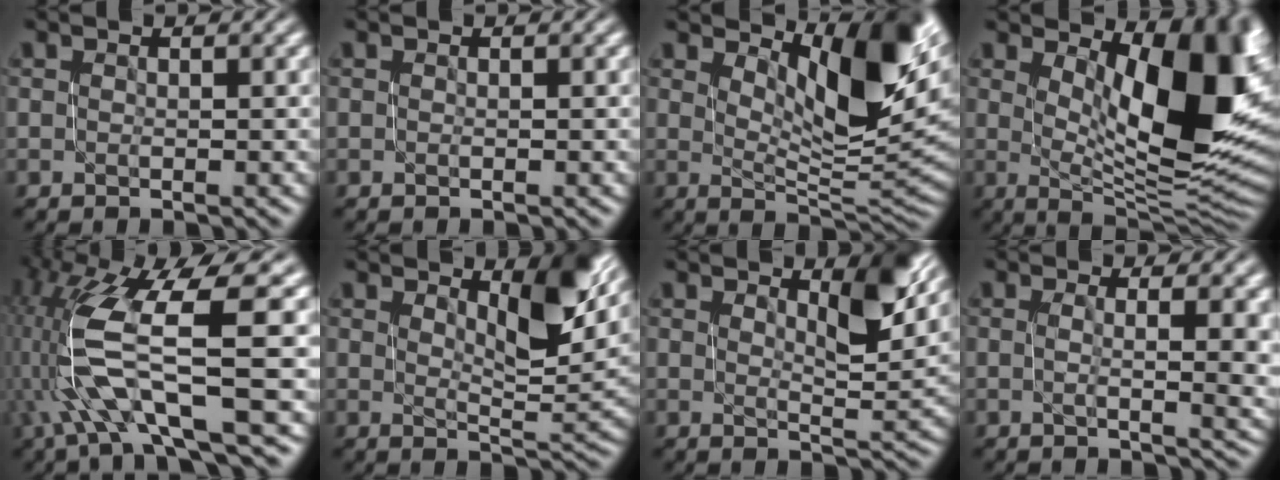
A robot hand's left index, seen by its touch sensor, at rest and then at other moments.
{"total": 0.0}
{"total": 10.0, "force": [4.5, 3.3, 8.3], "torque": [-0.122, -0.006, 0.086]}
{"total": 13.4, "force": [3.3, 5.8, 11.7], "torque": [-0.137, -0.009, 0.060]}
{"total": 11.0, "force": [-1.9, 2.7, 10.5], "torque": [-0.219, -0.005, -0.023]}
{"total": 6.0, "force": [2.9, 1.7, 4.9], "torque": [-0.066, -0.009, 0.052]}
{"total": 4.8, "force": [2.5, 1.2, 3.9], "torque": [-0.053, -0.009, 0.043]}
{"total": 5.9, "force": [0.6, 2.3, 5.4], "torque": [-0.056, -0.002, 0.007]}